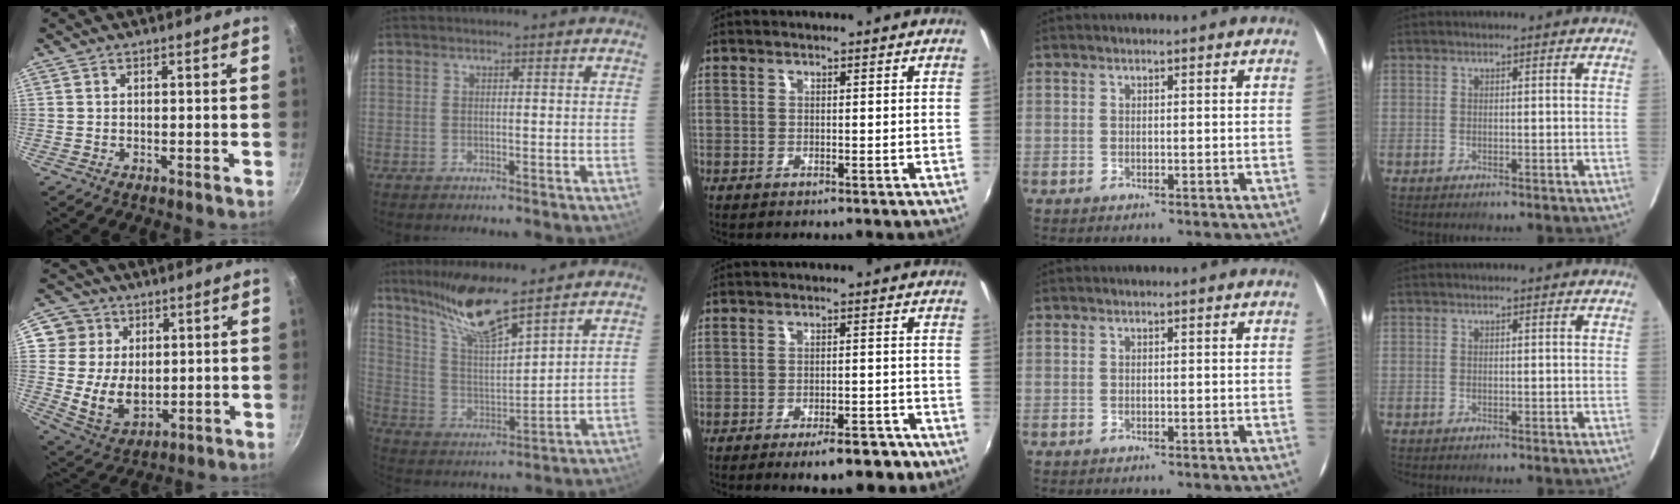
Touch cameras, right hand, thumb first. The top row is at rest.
{"thumb": {"total": 11.2, "force": [2.6, 9.8, 4.8], "torque": [-0.049, -0.019, 0.056]}, "index": {"total": 13.3, "force": [10.5, 1.3, 8.1], "torque": [-0.147, 0.002, 0.209]}, "middle": {"total": 7.7, "force": [-5.4, 2.6, 4.8], "torque": [-0.083, 0.000, -0.065]}}